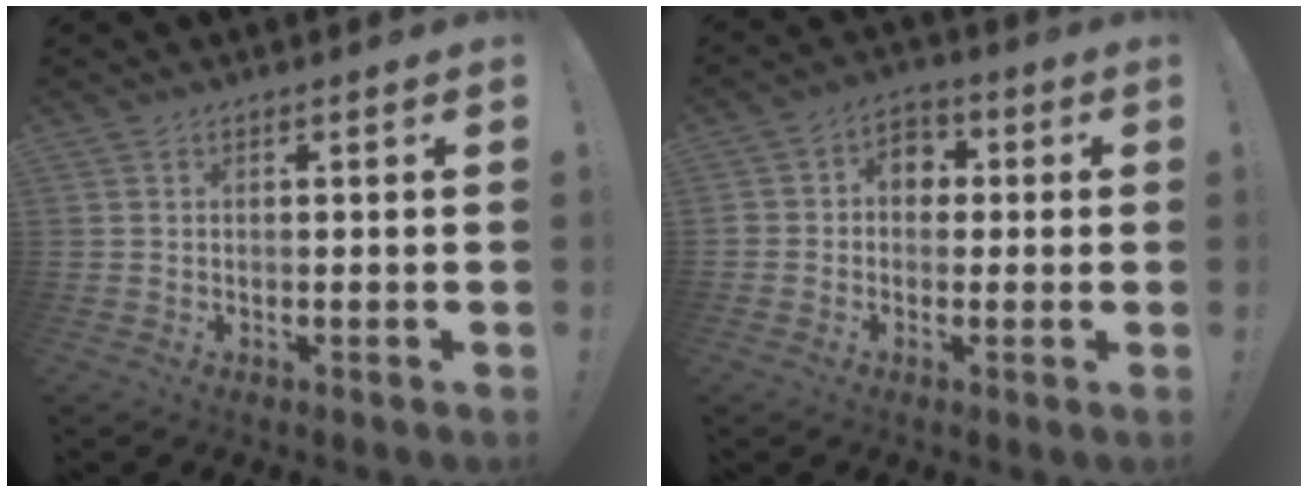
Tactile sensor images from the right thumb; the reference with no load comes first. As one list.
[{"total": 6.6, "force": [0.3, 5.8, 3.2], "torque": [-0.050, 0.014, 0.010]}]